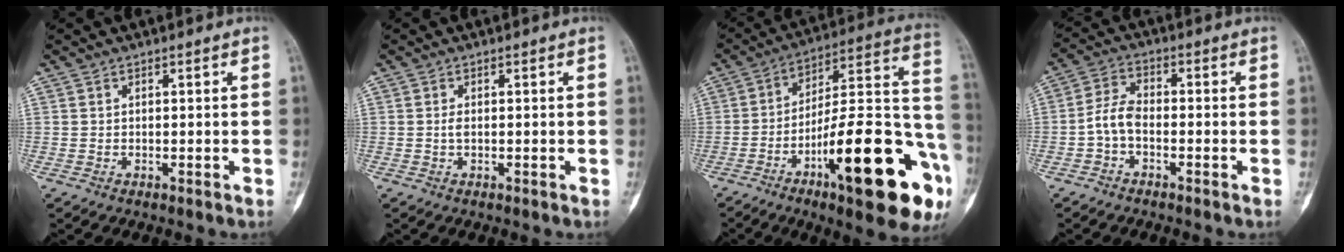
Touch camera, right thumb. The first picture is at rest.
{"total": 1.0, "force": [0.0, 0.5, 0.9], "torque": [-0.018, 0.000, -0.001]}
{"total": 28.1, "force": [-11.5, 7.6, 24.6], "torque": [-0.310, 0.057, -0.168]}
{"total": 5.2, "force": [-1.7, 2.9, 3.9], "torque": [-0.077, 0.022, -0.042]}